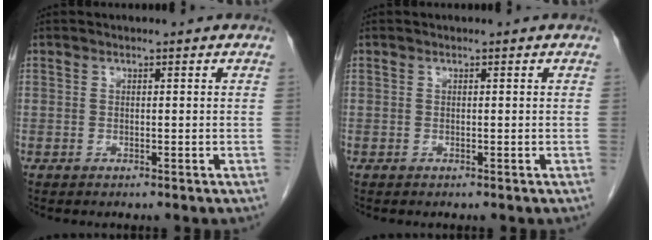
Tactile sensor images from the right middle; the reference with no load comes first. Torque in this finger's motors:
{"motor_torque": [0.23, 0.01, -0.04, 0.01]}